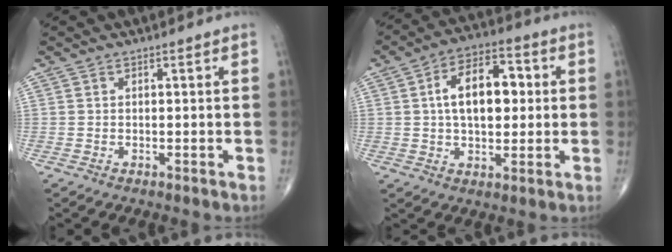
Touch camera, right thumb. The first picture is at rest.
{"total": 12.9, "force": [1.6, 7.4, 10.4], "torque": [-0.144, 0.019, 0.019]}